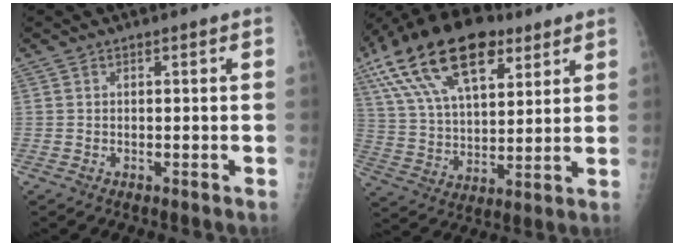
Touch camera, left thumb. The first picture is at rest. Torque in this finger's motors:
{"motor_torque": [0.80, 0.66, 1.89, -0.88, 0.41]}